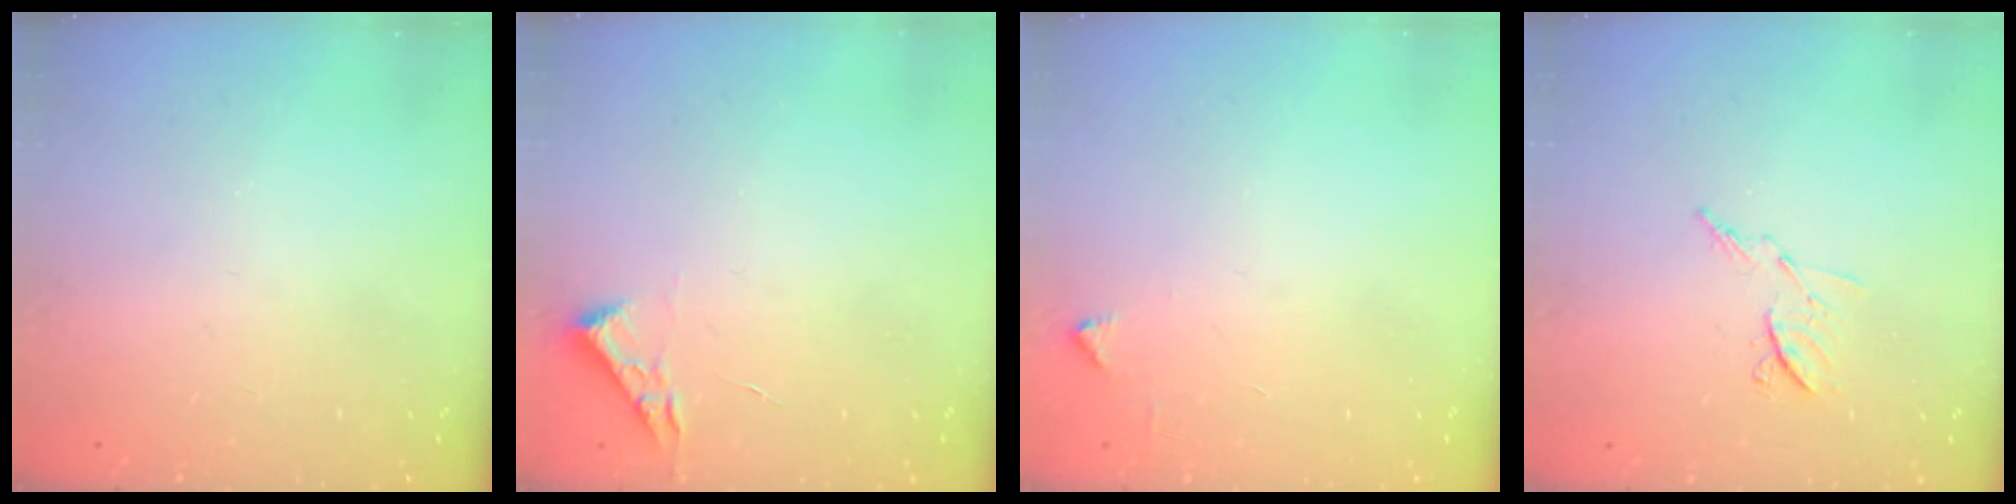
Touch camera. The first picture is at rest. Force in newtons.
{"total": 3.1, "press": 3.0, "slide": 0.4}
{"total": 2.1, "press": 2.1, "slide": 0.3}
{"total": 6.8, "press": 6.7, "slide": 0.8}